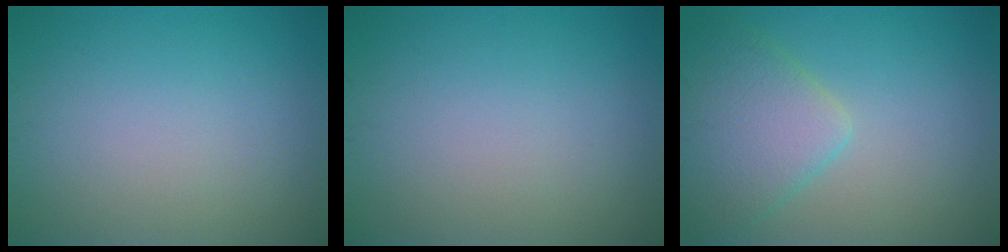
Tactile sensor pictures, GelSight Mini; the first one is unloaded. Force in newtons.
{"total": 0.0}
{"total": 5.0, "press": 5.0, "slide": 0.2}